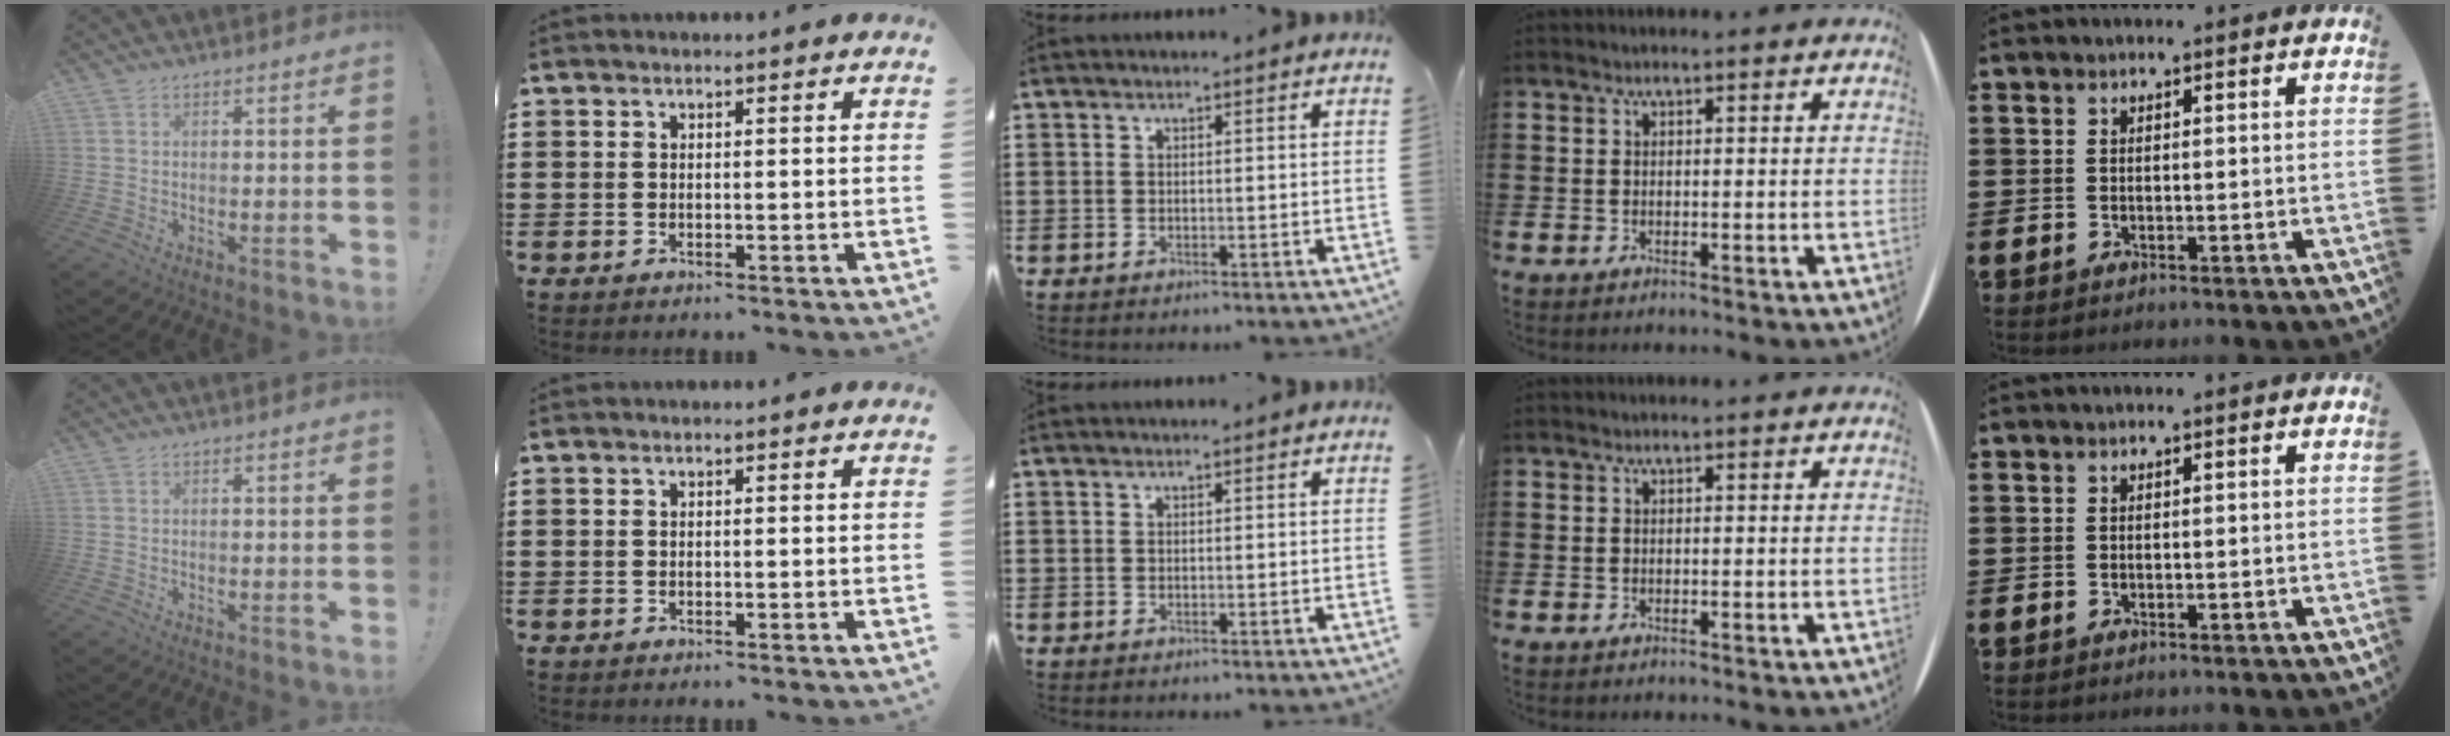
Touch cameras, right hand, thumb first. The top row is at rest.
{}